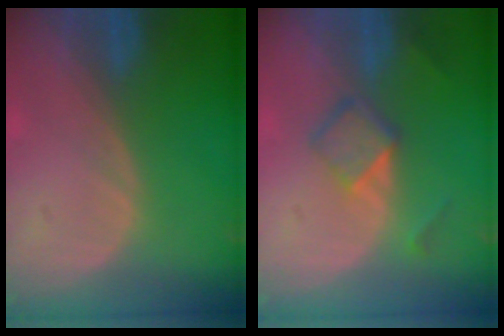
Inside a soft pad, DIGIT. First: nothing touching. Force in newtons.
{"total": 4.8, "press": 4.6, "slide": 1.6}